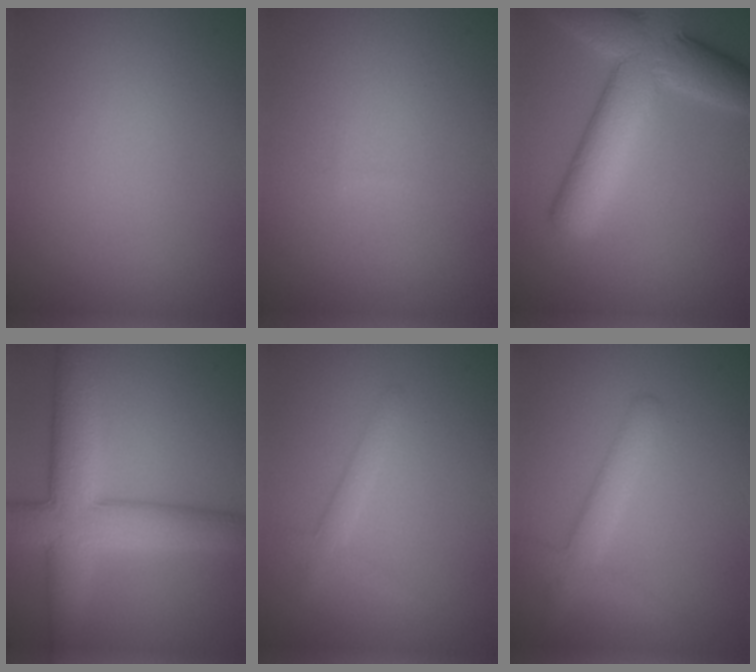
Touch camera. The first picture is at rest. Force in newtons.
{"total": 0.0}
{"total": 8.9, "press": 8.9, "slide": 0.4}
{"total": 8.0, "press": 8.0, "slide": 0.4}
{"total": 1.7, "press": 1.7, "slide": 0.1}
{"total": 2.8, "press": 2.8, "slide": 0.1}